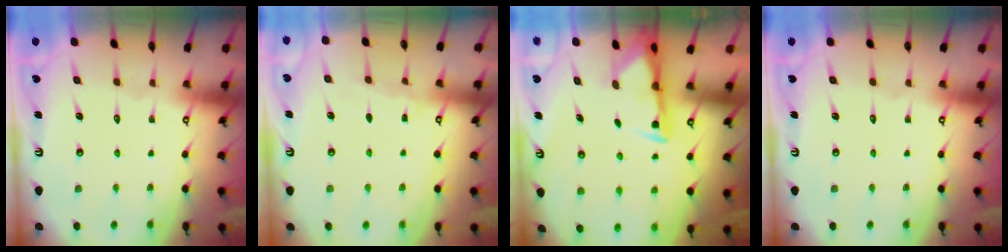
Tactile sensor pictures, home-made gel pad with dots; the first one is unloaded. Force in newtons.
{"total": 4.0, "press": 4.0, "slide": 0.5}
{"total": 2.8, "press": 2.7, "slide": 0.5}
{"total": 0.0}